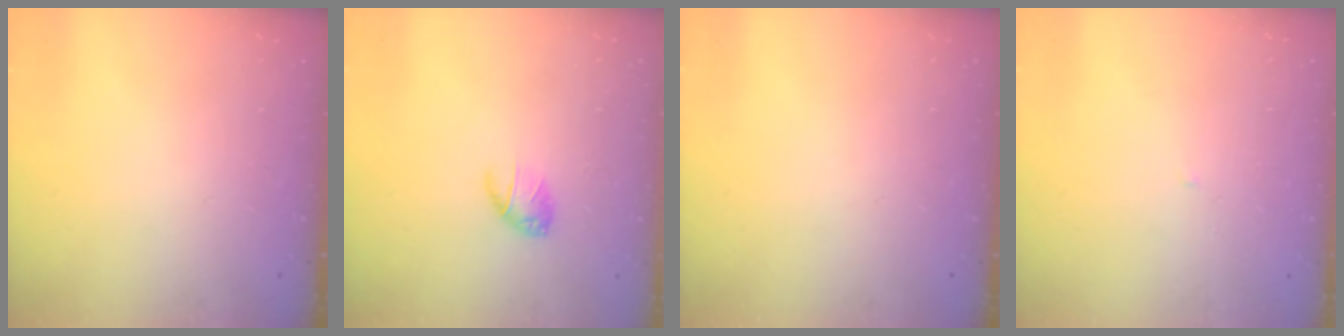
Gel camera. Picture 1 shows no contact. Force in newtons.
{"total": 5.7, "press": 5.6, "slide": 0.7}
{"total": 0.0}
{"total": 1.8, "press": 1.8, "slide": 0.3}